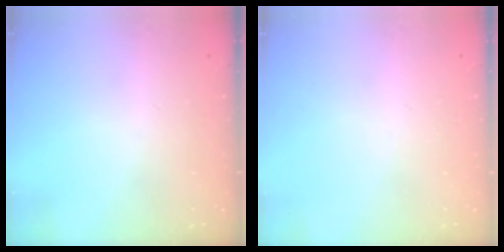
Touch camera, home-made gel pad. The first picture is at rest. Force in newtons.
{"total": 0.0}